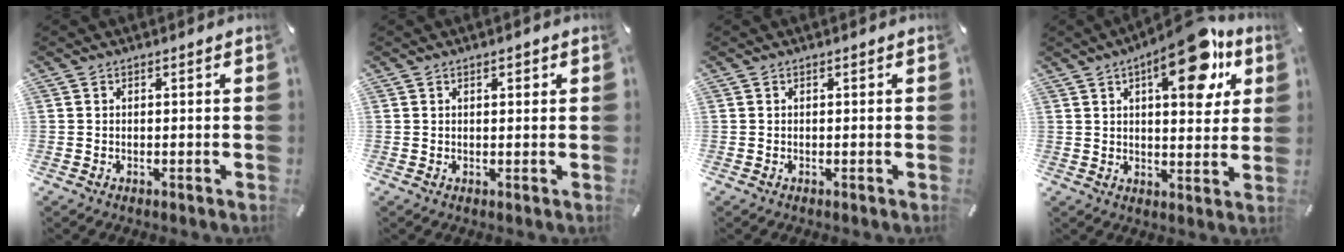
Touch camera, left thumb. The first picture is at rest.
{"total": 1.5, "force": [0.7, 0.7, 1.1], "torque": [-0.023, 0.004, 0.011]}
{"total": 0.0}
{"total": 17.3, "force": [9.2, 7.2, 12.8], "torque": [-0.162, -0.045, 0.142]}